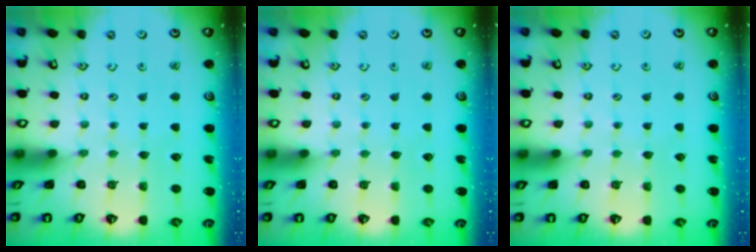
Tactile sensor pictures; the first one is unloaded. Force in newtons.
{"total": 0.0}
{"total": 0.0}